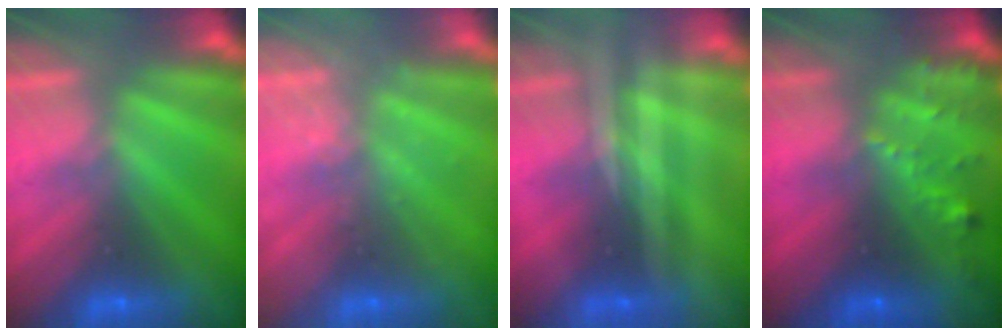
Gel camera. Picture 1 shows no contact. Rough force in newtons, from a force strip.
{"total": 2.1}
{"total": 2.1}
{"total": 8.5}